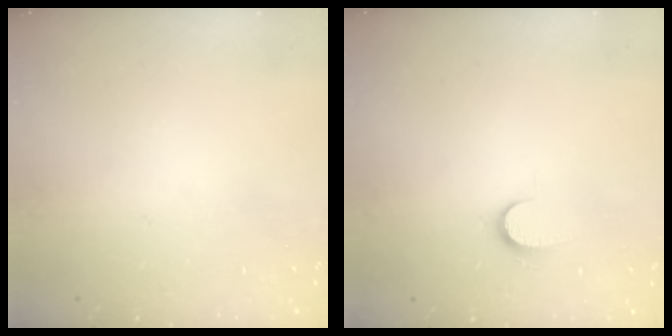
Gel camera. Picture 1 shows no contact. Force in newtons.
{"total": 6.8, "press": 6.7, "slide": 0.6}